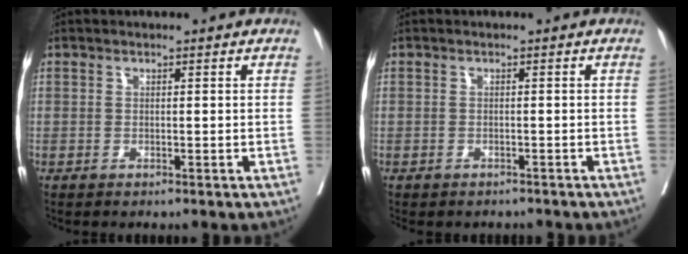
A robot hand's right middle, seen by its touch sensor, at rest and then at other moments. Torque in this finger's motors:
{"motor_torque": [1.11, -1.03, 0.20, 0.05]}